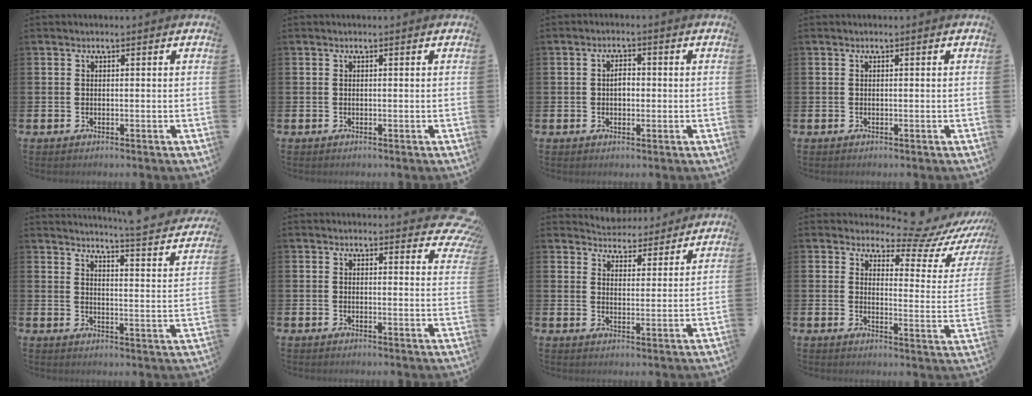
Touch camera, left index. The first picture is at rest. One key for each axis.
{"total": 0.0}
{"total": 2.5, "fx": 0.0, "fy": 1.6, "fz": 1.9, "tx": -0.022, "ty": 0.001, "tz": -0.006}
{"total": 0.0}
{"total": 3.7, "fx": 3.5, "fy": -0.4, "fz": 1.1, "tx": -0.028, "ty": -0.040, "tz": 0.050}
{"total": 2.8, "fx": 2.4, "fy": 1.1, "fz": 0.7, "tx": 0.004, "ty": -0.015, "tz": 0.038}
{"total": 4.6, "fx": 4.4, "fy": 1.1, "fz": -0.3, "tx": -0.012, "ty": -0.033, "tz": 0.078}
{"total": 7.3, "fx": 6.4, "fy": 2.4, "fz": 2.4, "tx": -0.037, "ty": -0.057, "tz": 0.102}